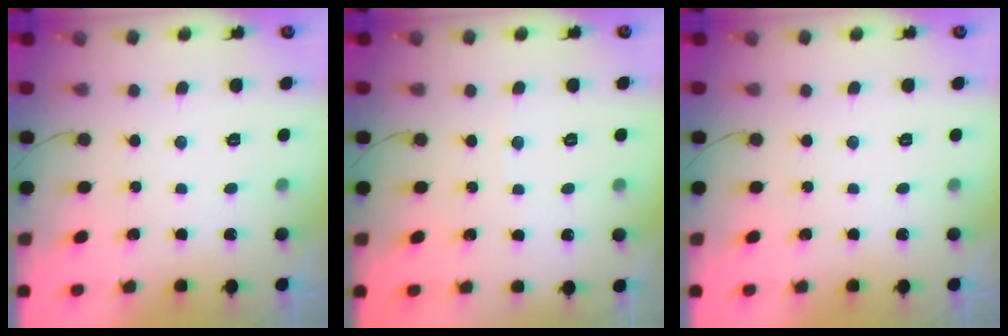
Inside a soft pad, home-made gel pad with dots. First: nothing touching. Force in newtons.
{"total": 1.6, "press": 1.6, "slide": 0.2}
{"total": 0.0}